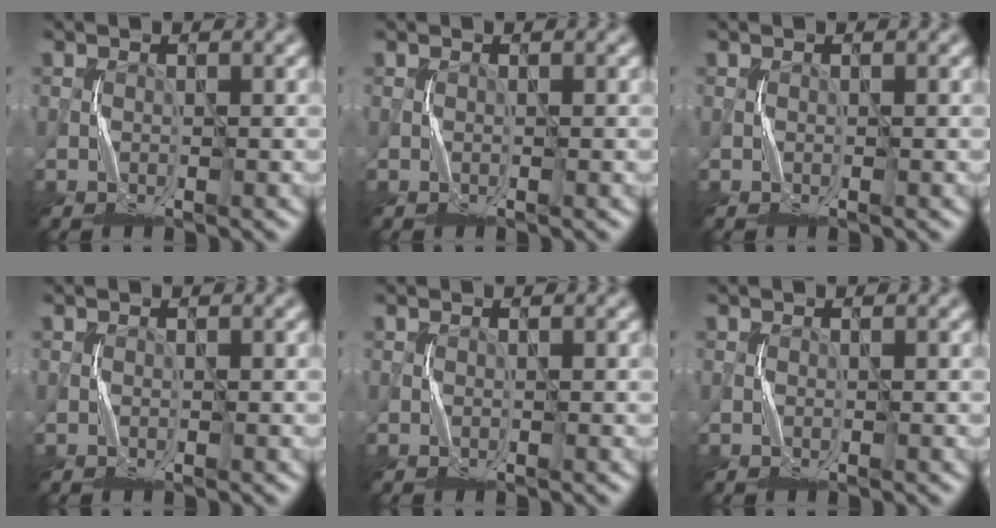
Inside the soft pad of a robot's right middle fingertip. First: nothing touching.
{"total": 0.0}
{"total": 0.0}
{"total": 0.0}
{"total": 0.0}
{"total": 0.0}